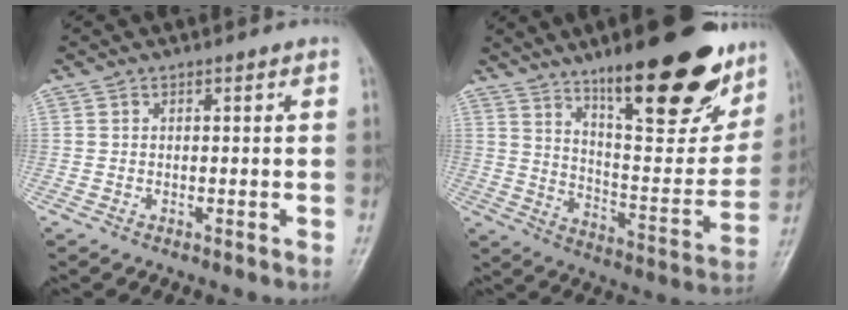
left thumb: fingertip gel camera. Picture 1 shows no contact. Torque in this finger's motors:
{"motor_torque": [2.38, 0.80, 1.47, -1.30, 0.31]}